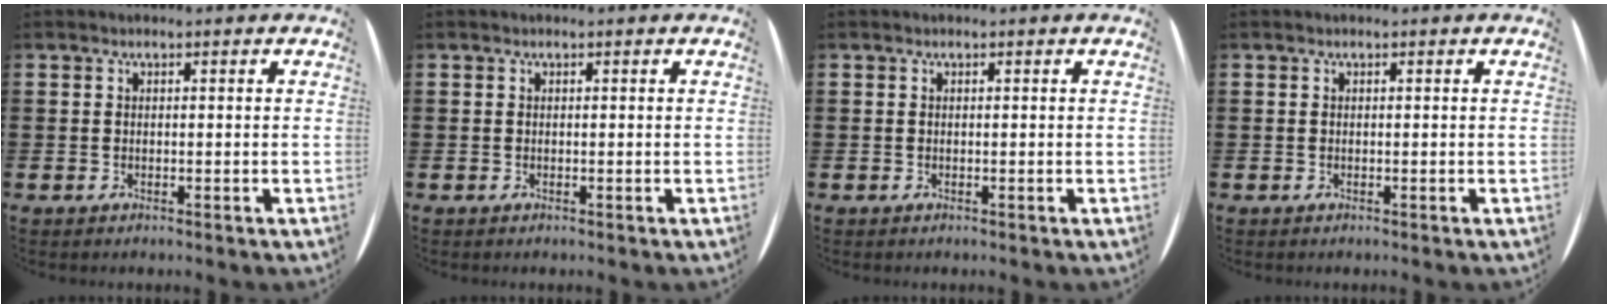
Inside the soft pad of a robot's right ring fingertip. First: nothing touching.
{"total": 0.0}
{"total": 0.0}
{"total": 0.0}